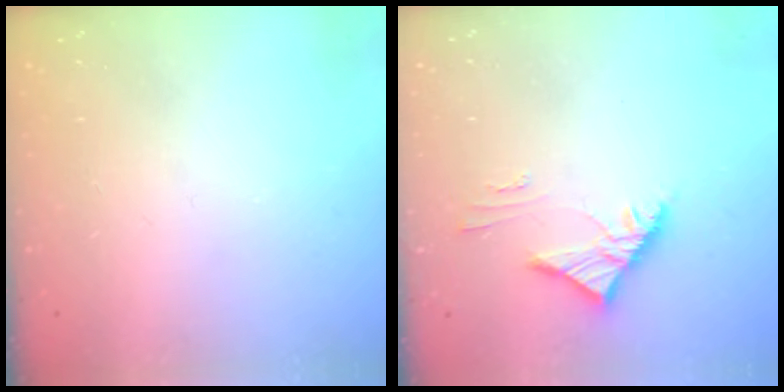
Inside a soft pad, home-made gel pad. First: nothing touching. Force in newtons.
{"total": 4.0, "press": 3.9, "slide": 0.9}